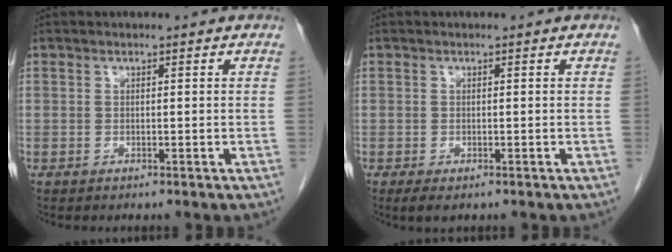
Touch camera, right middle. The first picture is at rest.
{"total": 2.1, "force": [-1.3, 0.9, 1.4], "torque": [-0.020, -0.003, -0.014]}